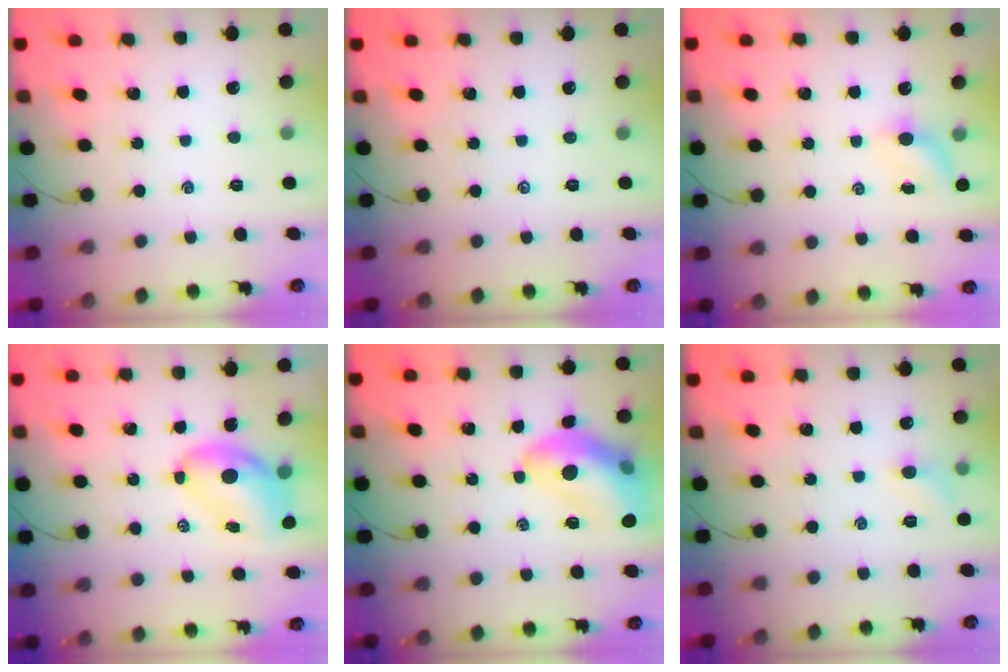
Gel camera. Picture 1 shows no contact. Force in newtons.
{"total": 0.0}
{"total": 4.5, "press": 4.3, "slide": 1.3}
{"total": 7.9, "press": 7.7, "slide": 1.7}
{"total": 15.1, "press": 14.7, "slide": 3.5}
{"total": 5.3, "press": 5.0, "slide": 1.7}